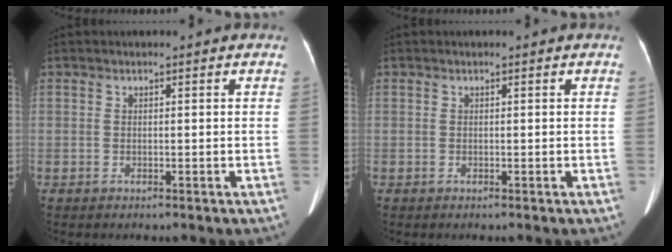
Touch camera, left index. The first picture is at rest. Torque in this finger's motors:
{"motor_torque": [0.00, 0.00, 0.00, -0.01]}